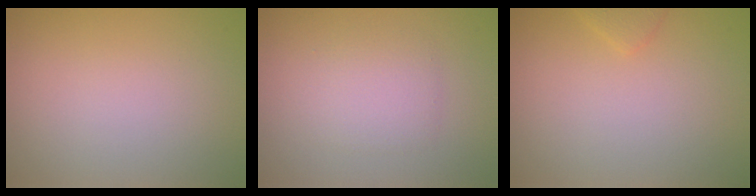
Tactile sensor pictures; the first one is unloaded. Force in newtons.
{"total": 2.3, "press": 2.3, "slide": 0.1}
{"total": 1.1, "press": 1.0, "slide": 0.1}